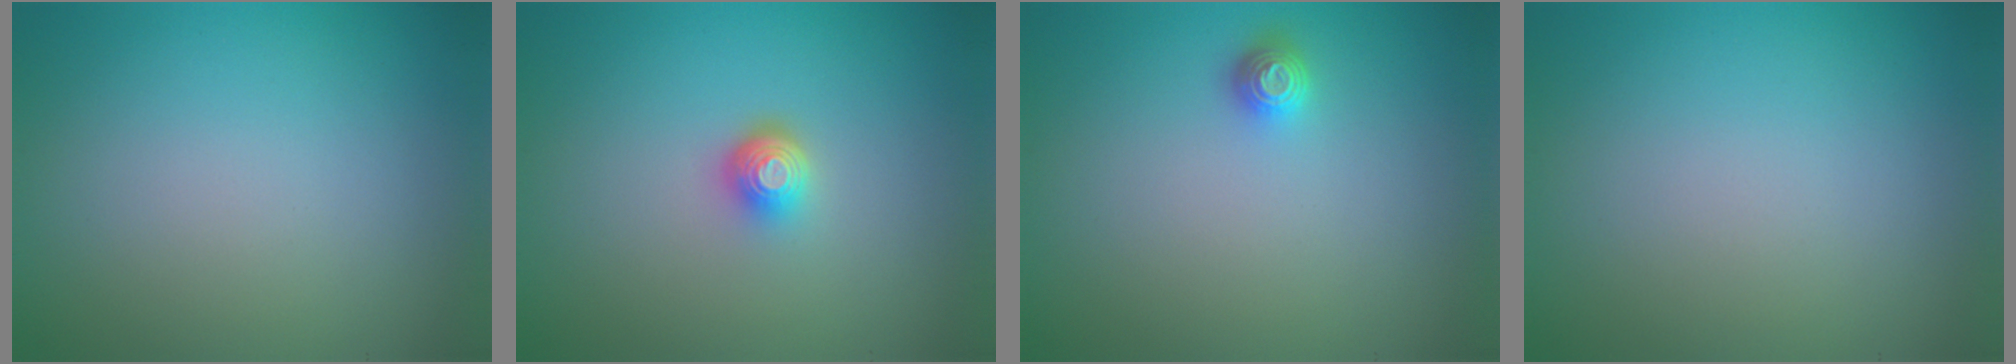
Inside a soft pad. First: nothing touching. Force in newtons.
{"total": 2.1, "press": 1.5, "slide": 1.5}
{"total": 1.2, "press": 1.1, "slide": 0.4}
{"total": 0.0}